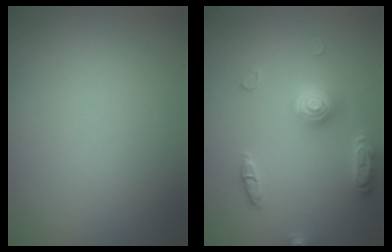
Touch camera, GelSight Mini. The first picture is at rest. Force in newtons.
{"total": 3.2, "press": 3.2, "slide": 0.5}